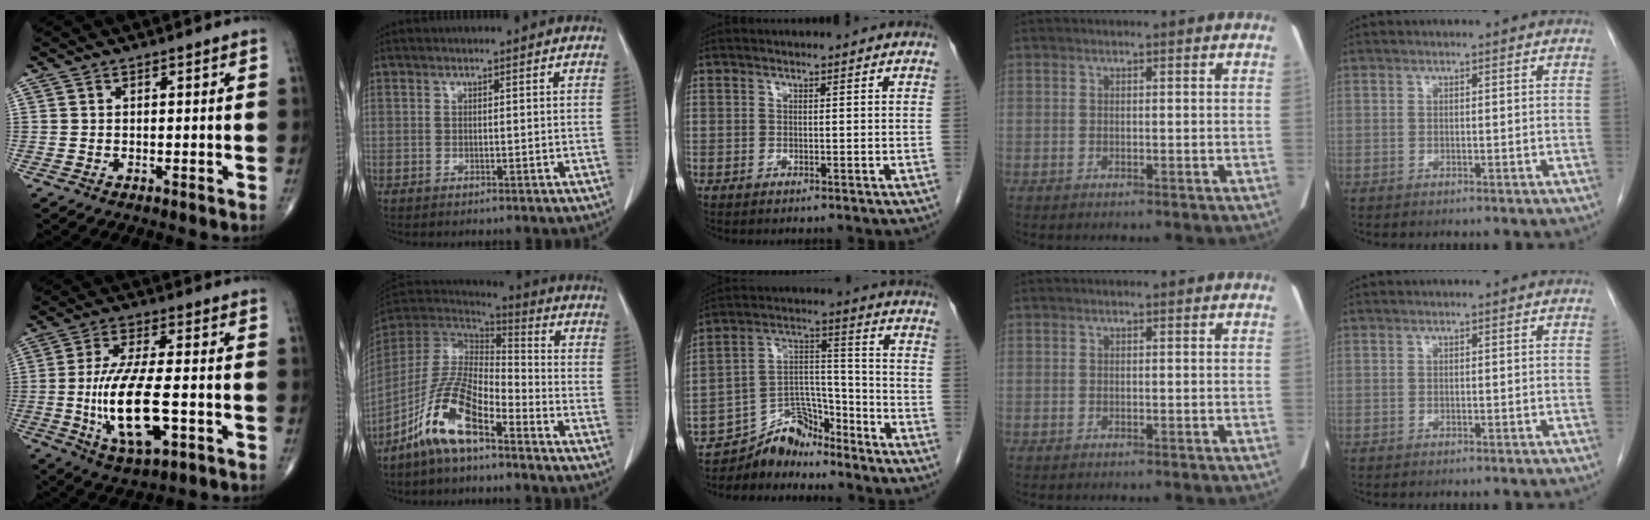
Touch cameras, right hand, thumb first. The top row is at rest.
{"thumb": {"total": 15.2, "force": [-2.9, 5.5, 13.9], "torque": [-0.270, -0.001, -0.048]}, "index": {"total": 12.0, "force": [-7.5, 3.5, 8.6], "torque": [-0.183, 0.009, -0.148]}, "middle": {"total": 8.7, "force": [-8.3, 2.5, 0.7], "torque": [-0.010, 0.033, -0.151]}}